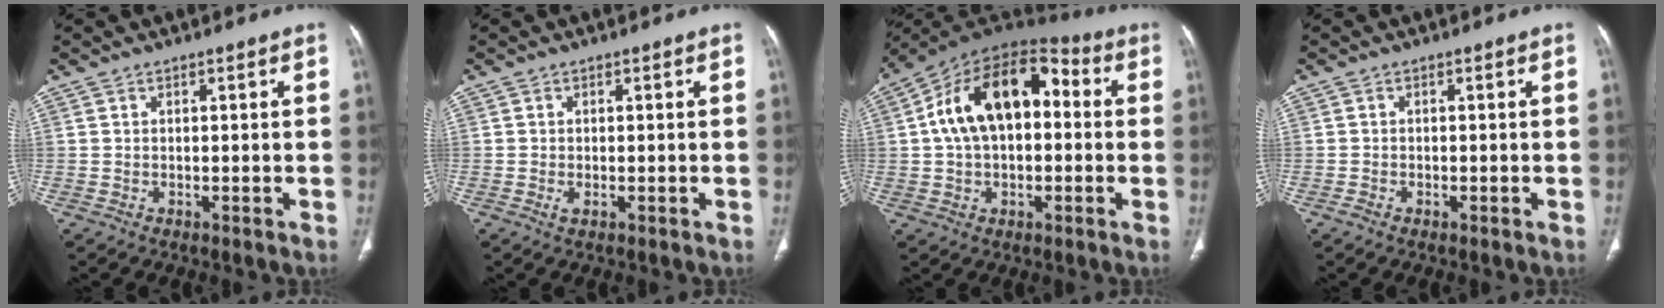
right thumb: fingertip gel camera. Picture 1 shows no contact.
{"total": 1.2, "force": [-0.4, 0.6, 1.0], "torque": [-0.024, -0.002, -0.006]}
{"total": 18.4, "force": [2.0, 11.2, 14.4], "torque": [-0.224, 0.046, 0.027]}
{"total": 0.7, "force": [-0.5, 0.3, 0.4], "torque": [-0.013, -0.001, -0.013]}